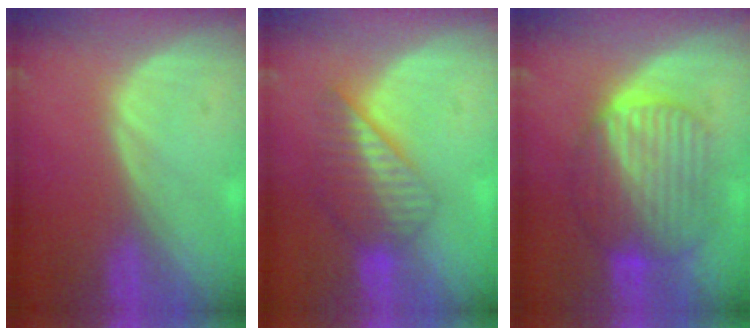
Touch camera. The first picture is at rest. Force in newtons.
{"total": 6.6, "press": 6.0, "slide": 2.6}
{"total": 10.2, "press": 10.2, "slide": 0.8}